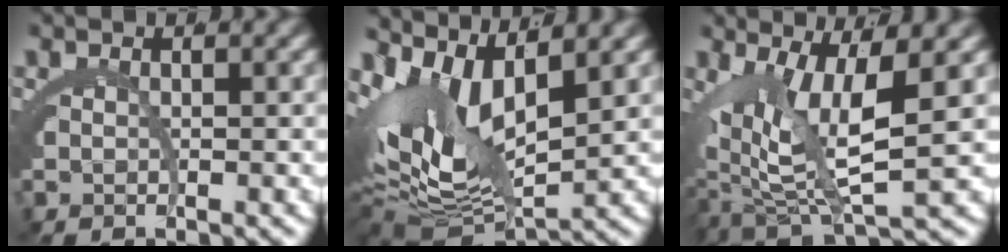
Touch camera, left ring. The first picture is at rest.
{"total": 9.7, "force": [-1.3, 6.0, 7.5], "torque": [-0.138, -0.029, -0.010]}
{"total": 6.1, "force": [0.1, 1.9, 5.7], "torque": [-0.093, -0.016, 0.007]}